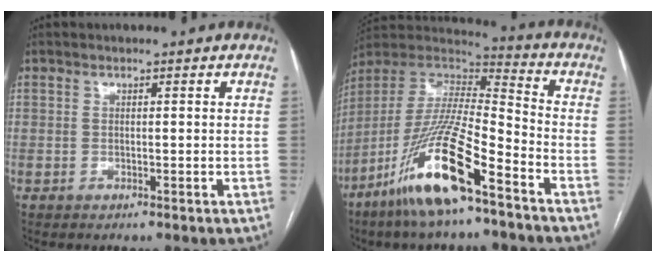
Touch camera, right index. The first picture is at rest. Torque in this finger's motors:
{"motor_torque": [0.89, -0.94, 0.67, 0.21]}